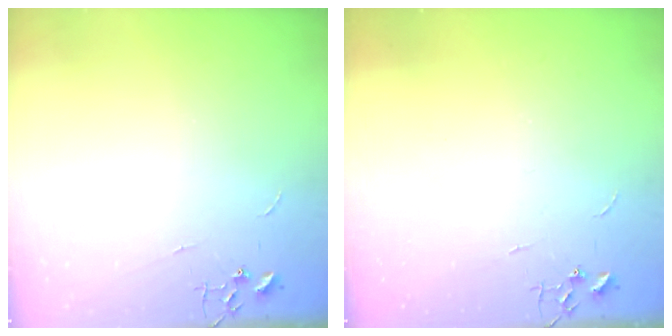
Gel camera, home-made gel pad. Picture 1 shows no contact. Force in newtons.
{"total": 0.0}